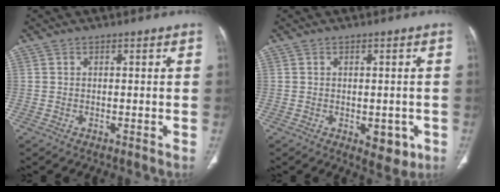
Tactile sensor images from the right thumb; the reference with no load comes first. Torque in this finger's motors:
{"motor_torque": [0.74, 0.91, -0.13, 0.01, 0.07]}